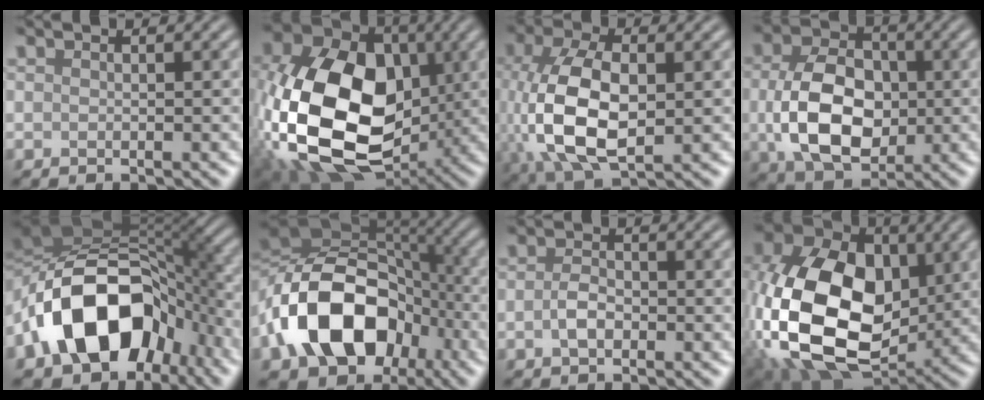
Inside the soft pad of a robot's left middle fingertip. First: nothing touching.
{"total": 18.1, "force": [-2.0, 12.6, 12.9], "torque": [-0.279, -0.024, -0.037]}
{"total": 10.7, "force": [0.1, 6.2, 8.8], "torque": [-0.204, -0.002, 0.011]}
{"total": 9.0, "force": [-0.7, 6.1, 6.5], "torque": [-0.138, -0.001, -0.010]}
{"total": 15.3, "force": [-4.4, 10.3, 10.5], "torque": [-0.173, 0.007, -0.082]}
{"total": 15.1, "force": [-4.6, 10.8, 9.4], "torque": [-0.180, -0.008, -0.083]}
{"total": 1.7, "force": [-0.5, 1.0, 1.3], "torque": [-0.031, 0.003, -0.013]}
{"total": 16.9, "force": [-1.2, 11.6, 12.3], "torque": [-0.276, -0.005, -0.029]}